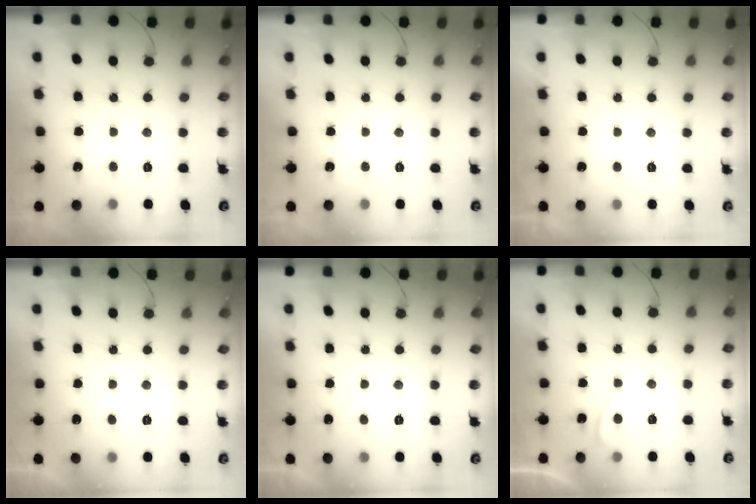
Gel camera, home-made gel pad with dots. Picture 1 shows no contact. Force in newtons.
{"total": 0.0}
{"total": 2.3, "press": 2.3, "slide": 0.4}
{"total": 0.7, "press": 0.5, "slide": 0.5}
{"total": 2.1, "press": 2.0, "slide": 0.9}
{"total": 1.0, "press": 0.8, "slide": 0.6}